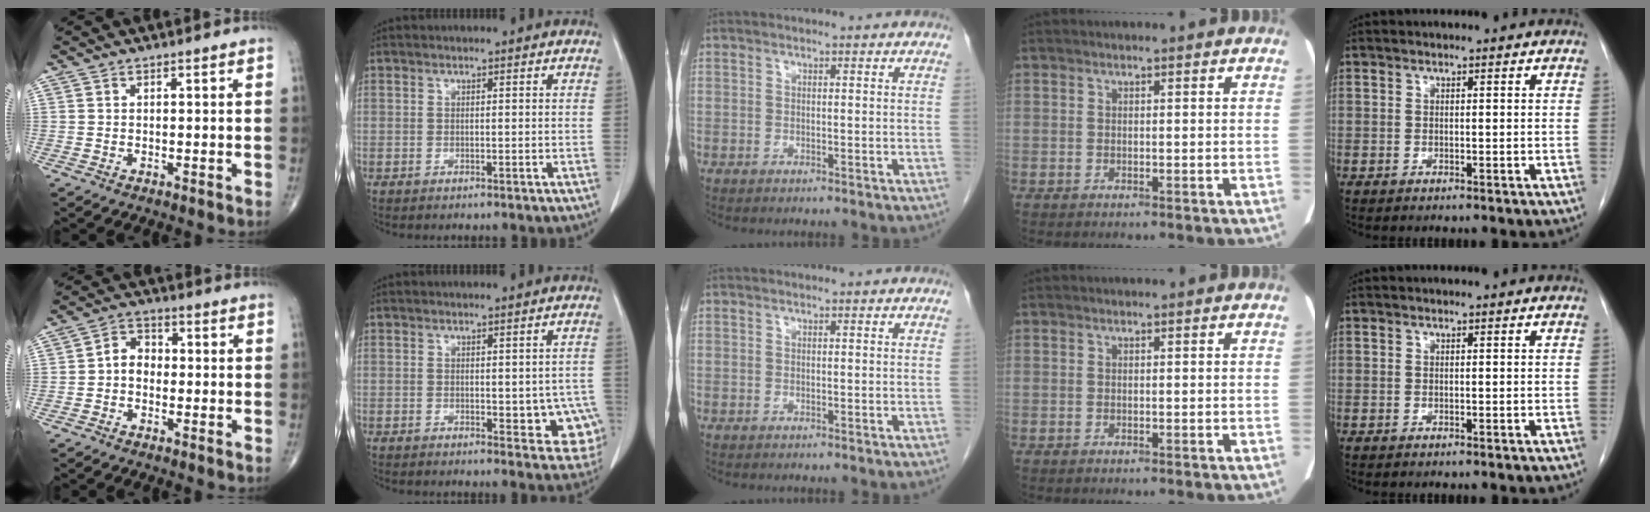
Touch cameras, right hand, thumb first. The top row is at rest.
{"thumb": {"total": 4.8, "force": [-0.7, 3.8, 2.8], "torque": [-0.029, 0.021, -0.025]}, "index": {"total": 7.1, "force": [-1.2, 3.5, 6.1], "torque": [-0.043, 0.000, -0.008]}}